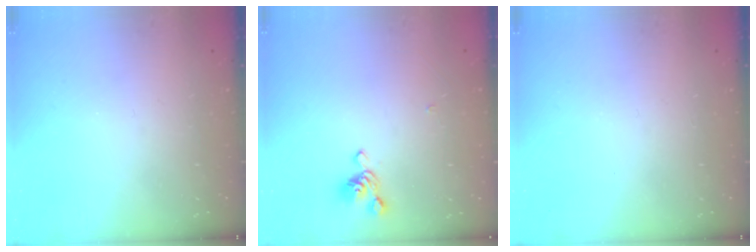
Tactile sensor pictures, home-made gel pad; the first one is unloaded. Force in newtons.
{"total": 5.3, "press": 5.2, "slide": 0.9}
{"total": 0.0}